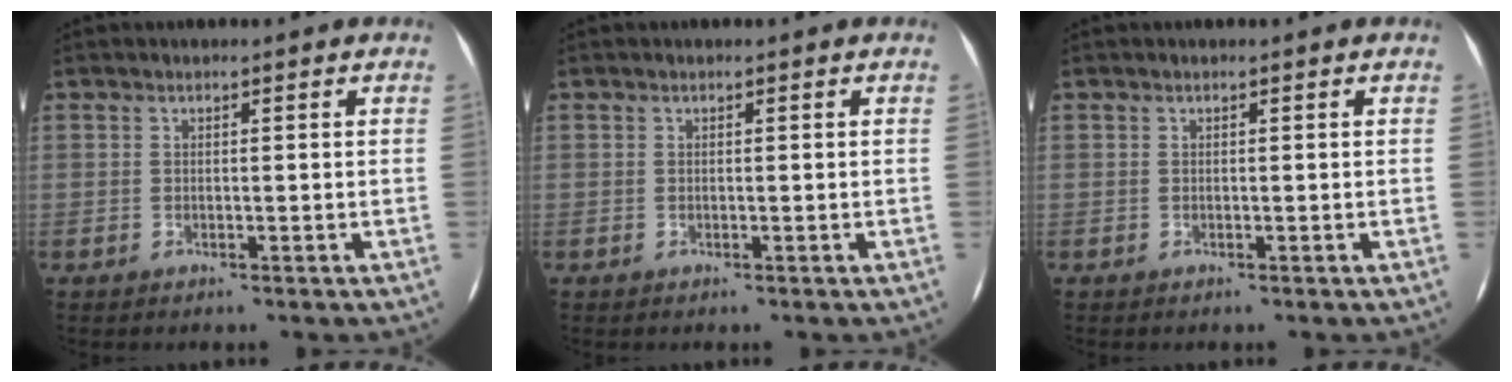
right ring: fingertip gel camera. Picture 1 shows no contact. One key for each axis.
{"total": 0.0}
{"total": 0.0}